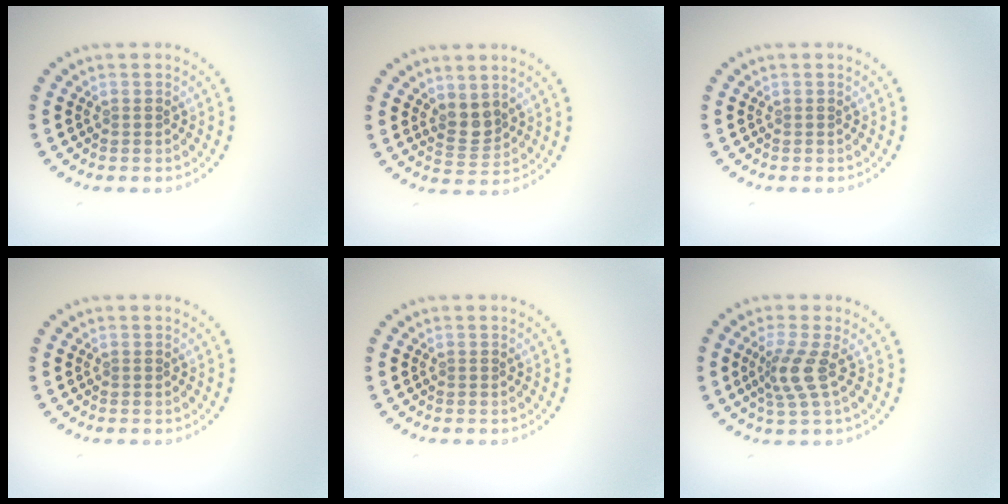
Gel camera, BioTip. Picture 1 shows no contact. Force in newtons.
{"total": 2.2, "press": 1.8, "slide": 1.2}
{"total": 0.0}
{"total": 0.0}
{"total": 0.0}
{"total": 2.9, "press": 2.0, "slide": 2.0}